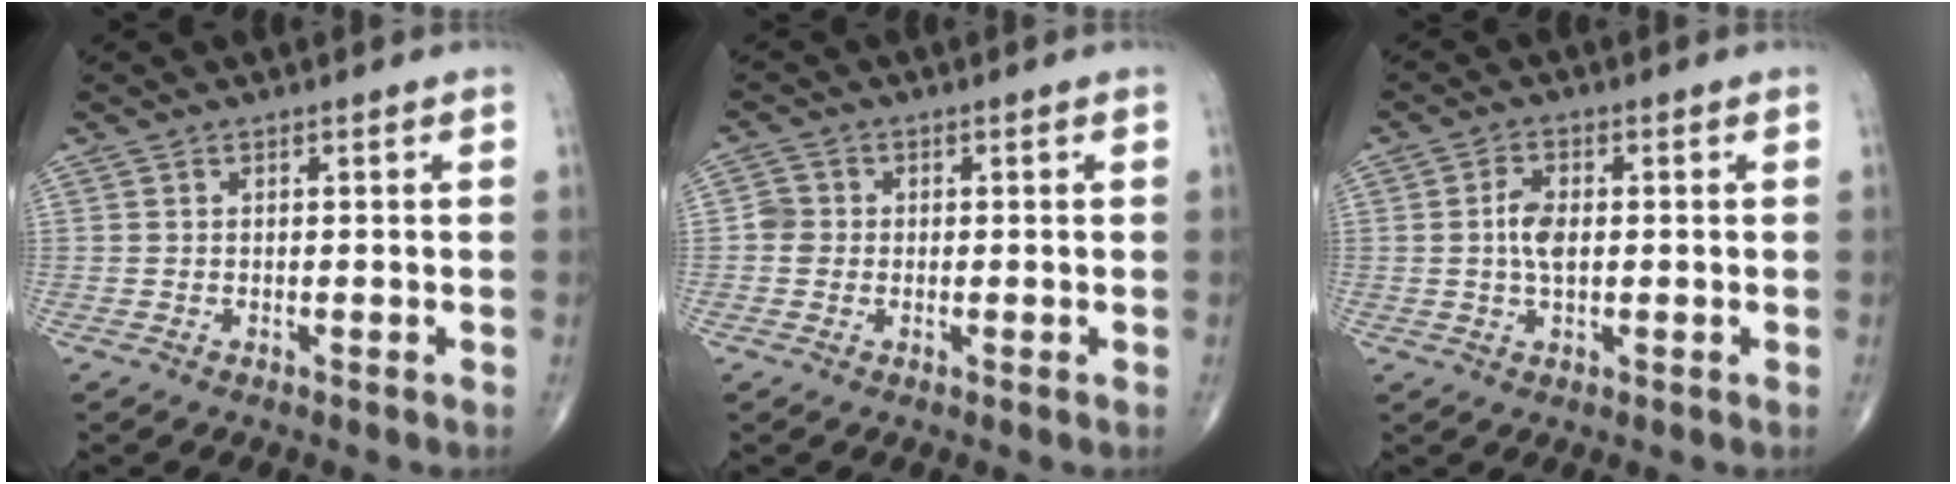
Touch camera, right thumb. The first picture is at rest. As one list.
[{"total": 2.6, "force": [-0.2, 2.5, 0.9], "torque": [-0.004, 0.006, -0.009]}, {"total": 4.7, "force": [0.2, 2.4, 4.0], "torque": [-0.078, 0.003, 0.000]}]